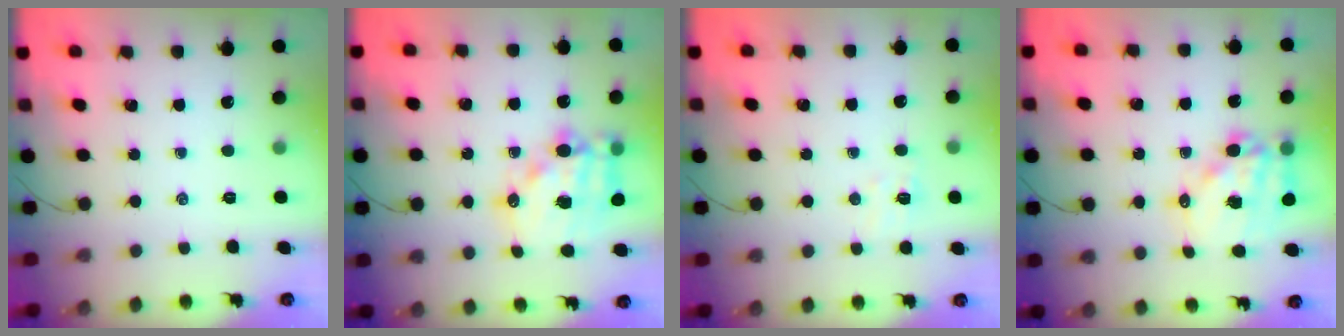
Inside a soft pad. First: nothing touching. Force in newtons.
{"total": 14.9, "press": 14.6, "slide": 3.0}
{"total": 5.8, "press": 5.7, "slide": 0.9}
{"total": 14.4, "press": 14.0, "slide": 3.2}